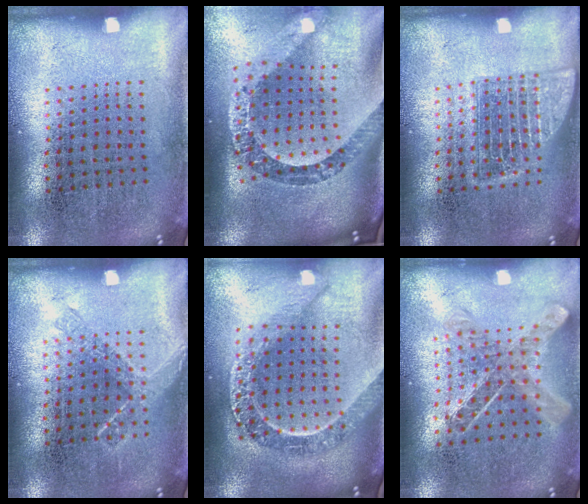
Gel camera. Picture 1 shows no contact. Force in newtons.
{"total": 3.2, "press": 2.3, "slide": 2.2}
{"total": 2.2, "press": 2.2, "slide": 0.3}
{"total": 0.8, "press": 0.8, "slide": 0.3}
{"total": 2.5, "press": 2.0, "slide": 1.4}
{"total": 0.8, "press": 0.8, "slide": 0.0}